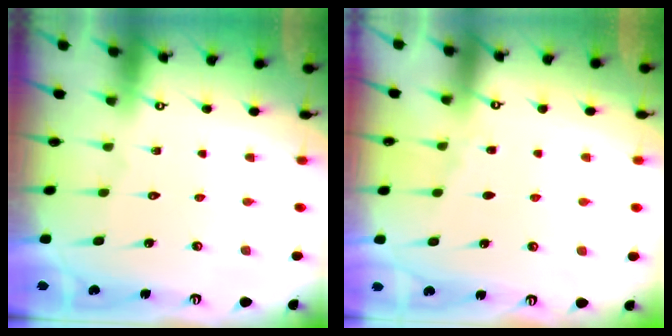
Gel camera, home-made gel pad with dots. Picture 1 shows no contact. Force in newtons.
{"total": 2.7, "press": 2.7, "slide": 0.4}